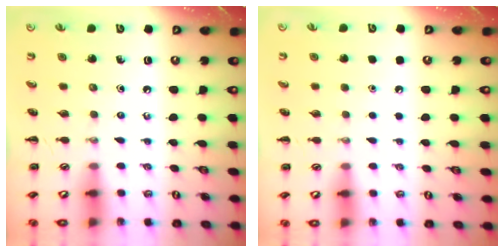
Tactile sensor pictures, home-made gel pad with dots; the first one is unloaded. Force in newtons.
{"total": 1.6, "press": 1.6, "slide": 0.1}